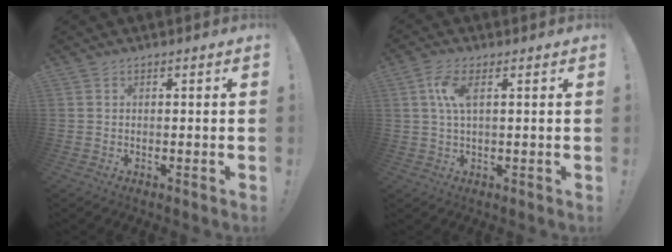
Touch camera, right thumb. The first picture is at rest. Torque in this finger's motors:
{"motor_torque": [0.00, 0.12, 0.45, 0.12, 0.00]}